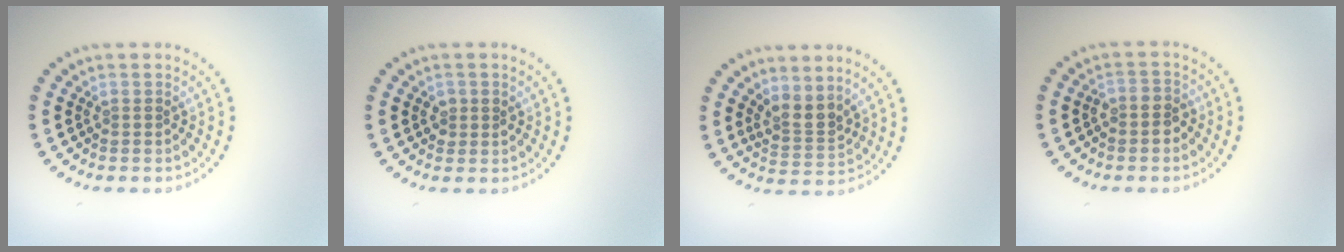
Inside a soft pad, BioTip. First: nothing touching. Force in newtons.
{"total": 1.3, "press": 1.3, "slide": 0.1}
{"total": 2.5, "press": 1.9, "slide": 1.6}
{"total": 1.9, "press": 1.7, "slide": 0.8}